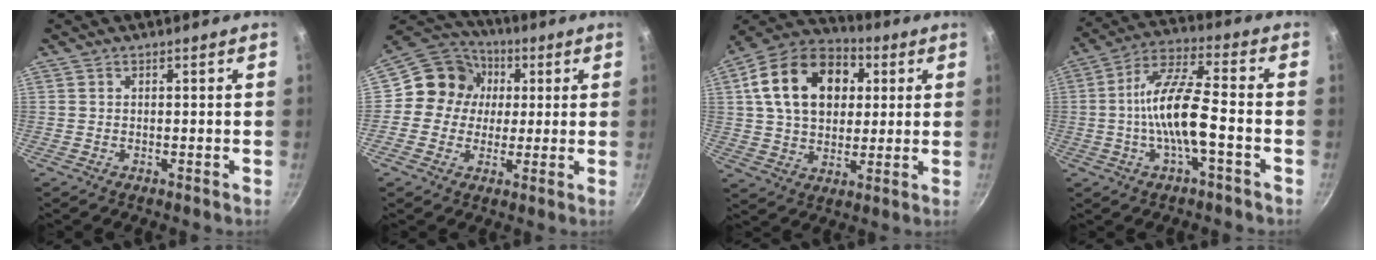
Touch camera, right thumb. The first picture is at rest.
{"total": 11.4, "force": [1.6, 10.5, 4.2], "torque": [-0.032, 0.018, 0.003]}
{"total": 19.7, "force": [5.1, 13.9, 13.0], "torque": [-0.196, 0.016, 0.076]}
{"total": 12.3, "force": [-2.8, 3.6, 11.4], "torque": [-0.218, 0.036, -0.062]}